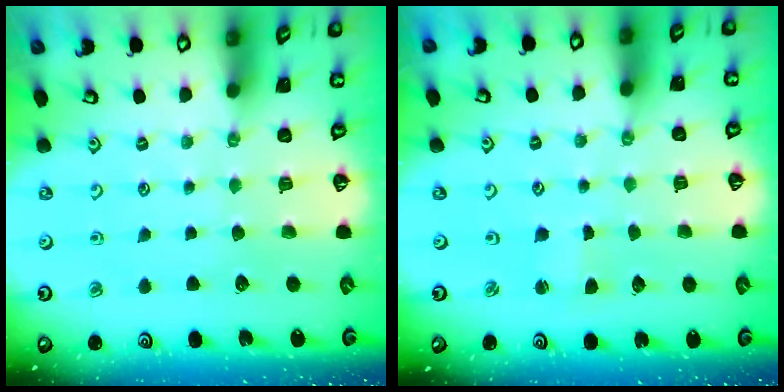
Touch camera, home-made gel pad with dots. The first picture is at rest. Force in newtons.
{"total": 1.4, "press": 1.3, "slide": 0.3}